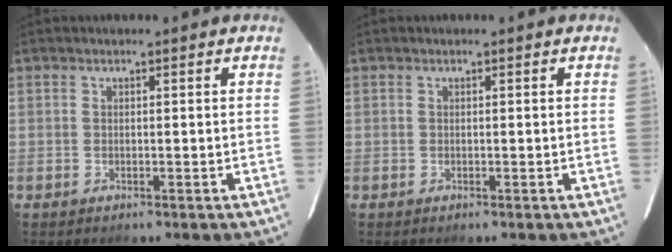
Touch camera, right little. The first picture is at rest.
{"total": 0.0}